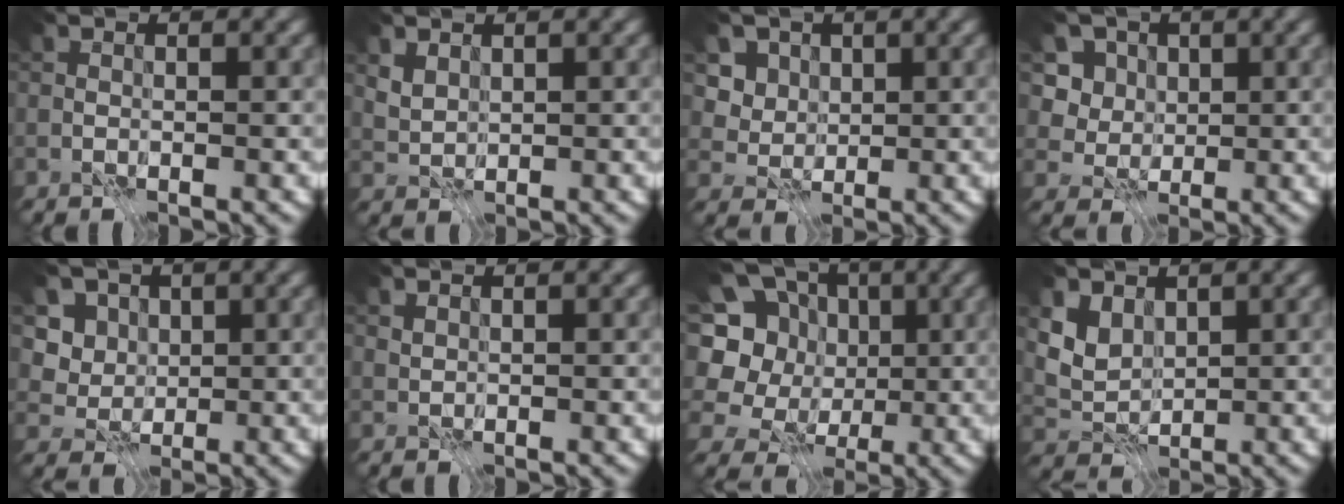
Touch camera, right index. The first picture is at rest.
{"total": 1.9, "force": [1.3, 1.2, 0.8], "torque": [-0.022, -0.001, 0.029]}
{"total": 5.3, "force": [2.6, 4.2, 1.9], "torque": [-0.048, -0.013, 0.046]}
{"total": 7.4, "force": [3.2, 5.9, 3.0], "torque": [-0.062, 0.001, 0.045]}
{"total": 5.4, "force": [2.3, 4.5, 1.9], "torque": [-0.044, -0.009, 0.037]}
{"total": 0.8, "force": [0.6, 0.4, 0.2], "torque": [-0.010, -0.001, 0.017]}
{"total": 10.1, "force": [1.5, 8.9, 4.6], "torque": [-0.122, 0.034, -0.004]}
{"total": 3.3, "force": [1.8, 2.4, 1.5], "torque": [-0.036, -0.008, 0.032]}